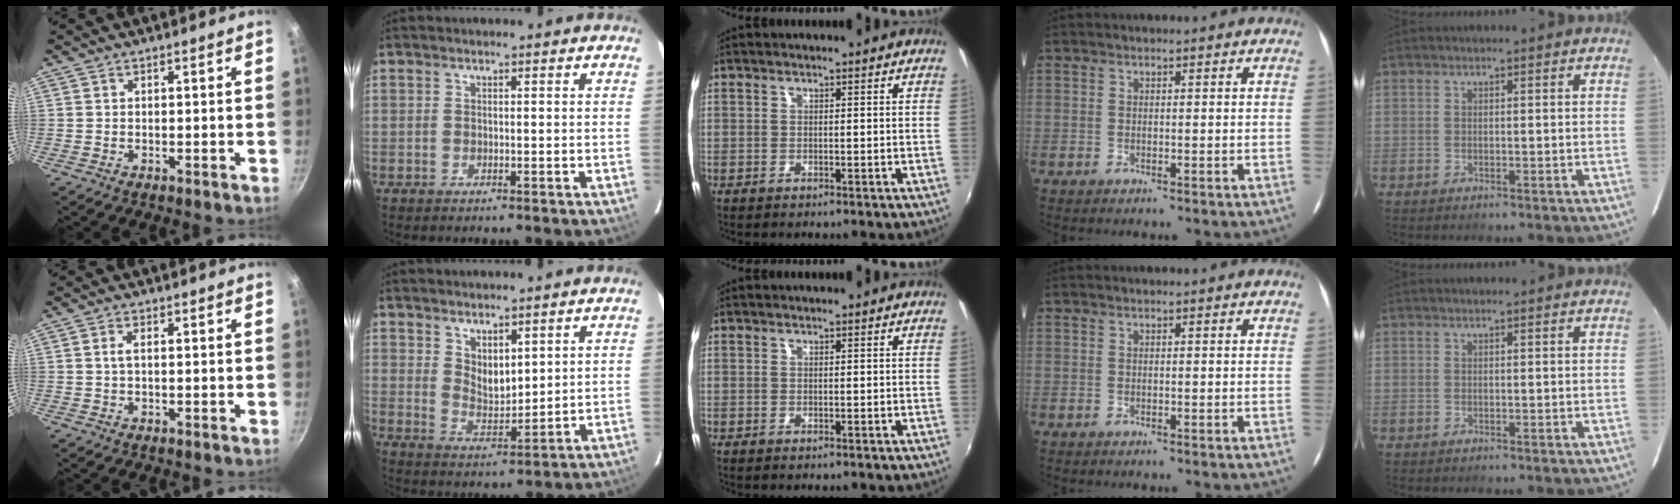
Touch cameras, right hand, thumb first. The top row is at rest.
{"thumb": {"total": 1.9, "force": [0.2, 0.9, 1.6], "torque": [-0.036, 0.005, 0.005]}, "index": {"total": 5.8, "force": [4.0, 2.8, 3.3], "torque": [-0.049, -0.006, 0.077]}}